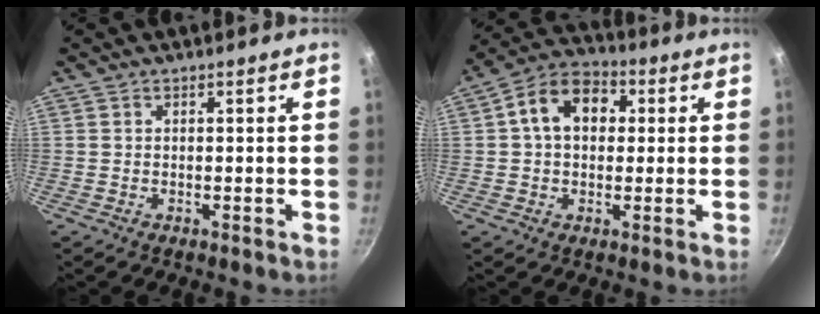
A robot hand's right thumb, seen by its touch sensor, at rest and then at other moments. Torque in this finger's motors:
{"motor_torque": [0.17, 1.64, 0.96, 0.01, 0.07]}